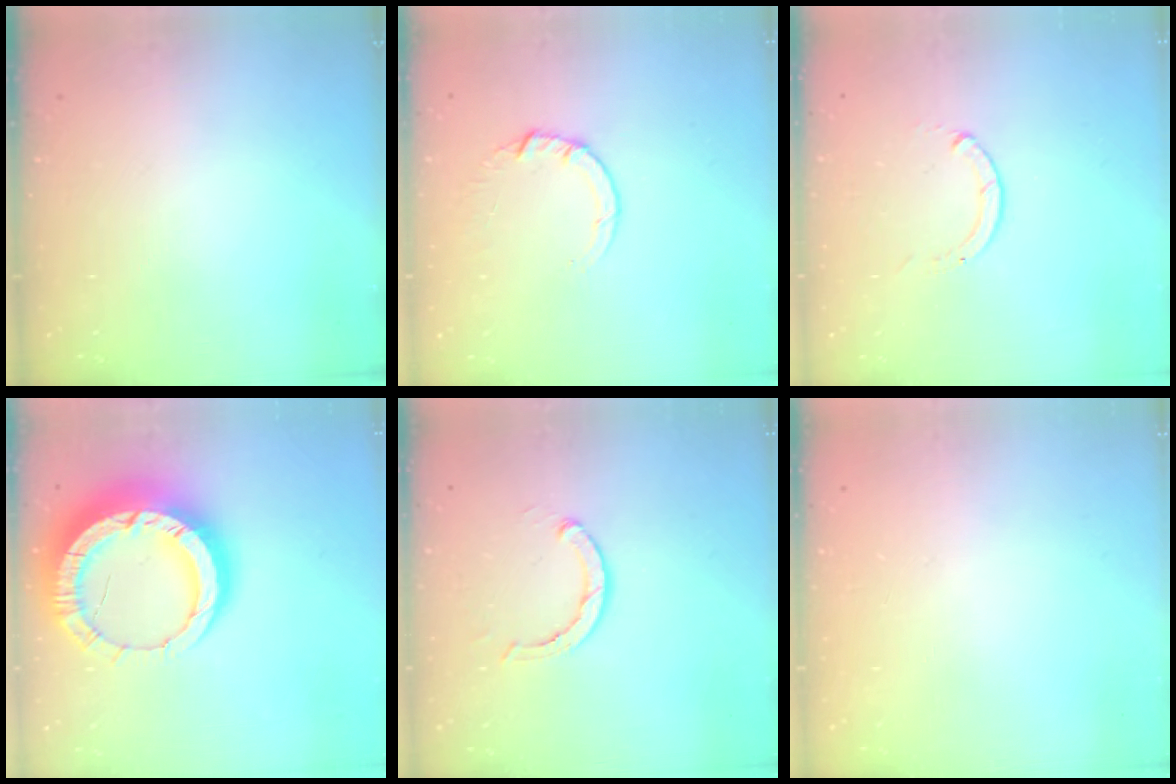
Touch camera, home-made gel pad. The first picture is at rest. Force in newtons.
{"total": 3.7, "press": 3.7, "slide": 0.5}
{"total": 0.0}
{"total": 18.8, "press": 18.7, "slide": 1.8}
{"total": 2.9, "press": 2.9, "slide": 0.5}
{"total": 2.6, "press": 2.6, "slide": 0.2}